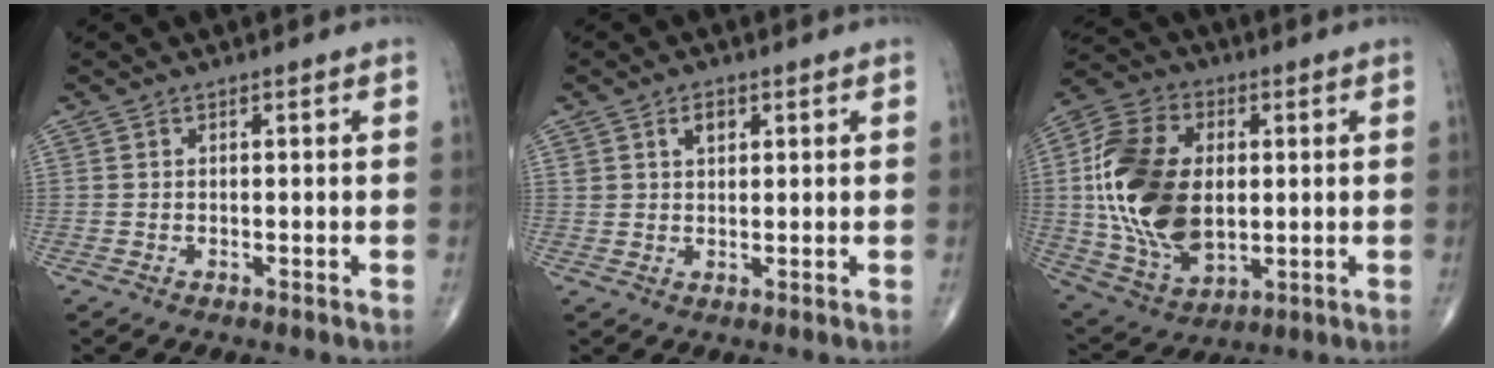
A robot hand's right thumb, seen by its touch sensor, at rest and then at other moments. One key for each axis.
{"total": 3.0, "fx": 1.5, "fy": 1.8, "fz": 1.9, "tx": -0.023, "ty": -0.006, "tz": 0.026}
{"total": 21.4, "fx": 1.4, "fy": 13.5, "fz": 16.5, "tx": -0.321, "ty": -0.007, "tz": 0.033}